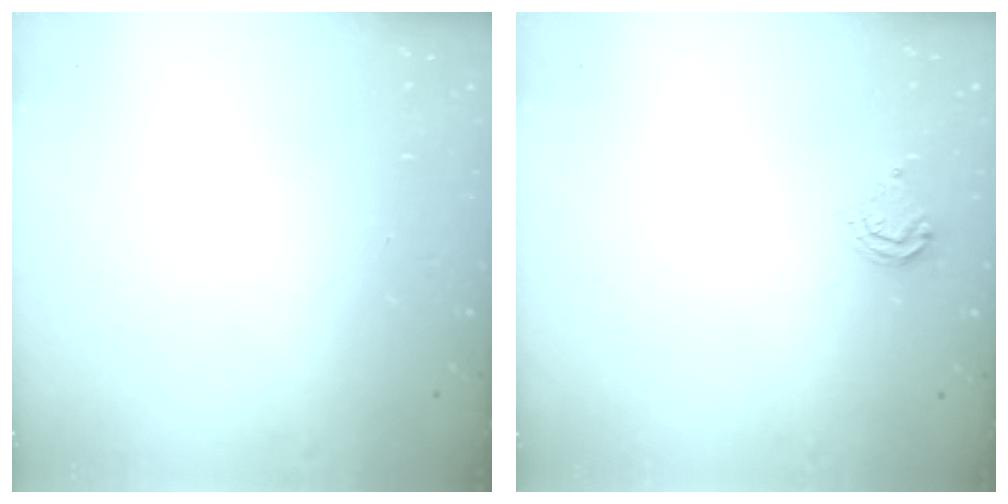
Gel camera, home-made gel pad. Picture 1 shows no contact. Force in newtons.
{"total": 5.4, "press": 5.4, "slide": 0.7}